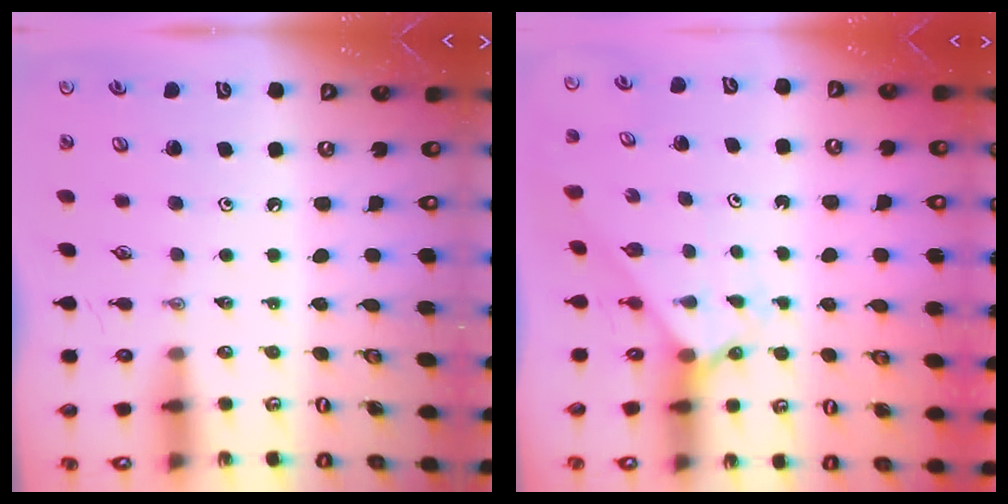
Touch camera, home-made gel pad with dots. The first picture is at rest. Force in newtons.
{"total": 2.0, "press": 2.0, "slide": 0.2}